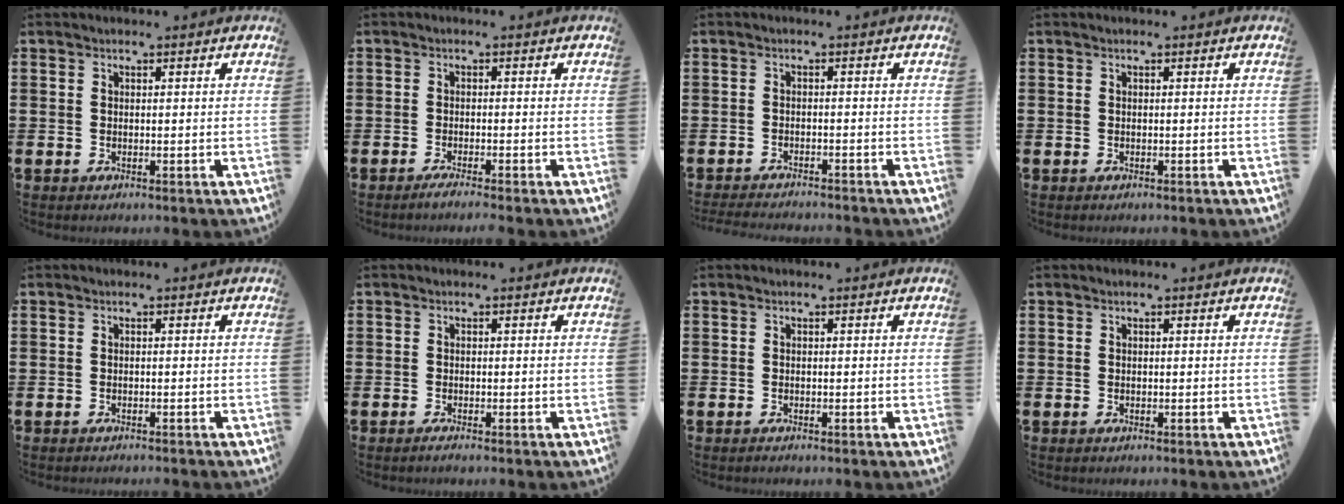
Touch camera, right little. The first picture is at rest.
{"total": 1.3, "force": [-1.0, -0.1, 0.8], "torque": [-0.012, -0.001, -0.019]}
{"total": 1.6, "force": [-1.6, -0.1, 0.1], "torque": [-0.004, 0.003, -0.032]}
{"total": 0.0}
{"total": 0.5, "force": [-0.5, -0.1, 0.0], "torque": [0.001, -0.001, -0.011]}
{"total": 0.5, "force": [-0.3, 0.0, 0.4], "torque": [-0.008, -0.002, -0.006]}
{"total": 0.0}
{"total": 0.0}